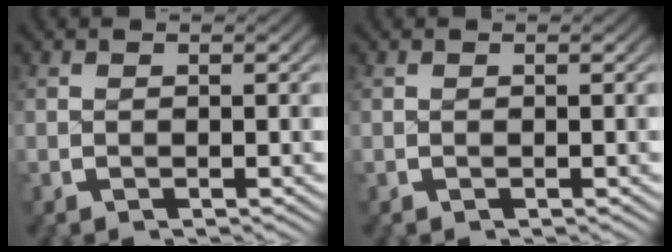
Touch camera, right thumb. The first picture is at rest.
{"total": 0.0}